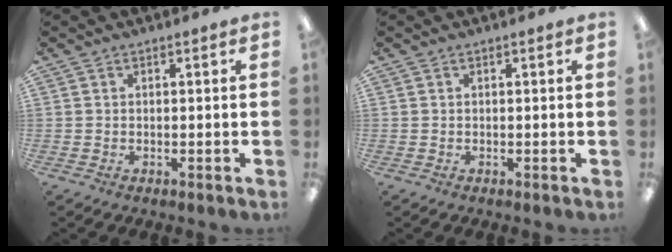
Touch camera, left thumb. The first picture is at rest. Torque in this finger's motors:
{"motor_torque": [0.00, 0.00, 0.00, 0.00, 0.00]}